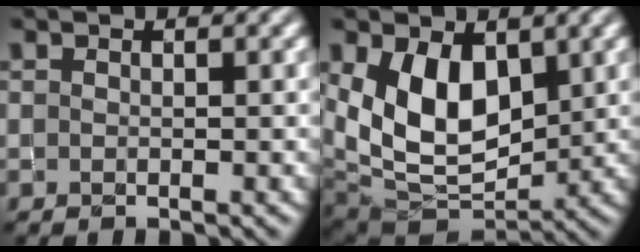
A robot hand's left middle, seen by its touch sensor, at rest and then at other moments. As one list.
[{"total": 8.6, "force": [2.0, 5.3, 6.5], "torque": [-0.121, -0.012, 0.035]}]